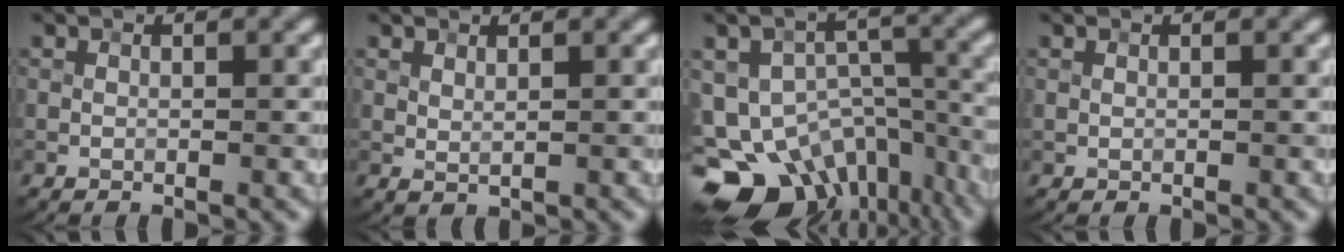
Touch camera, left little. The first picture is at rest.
{"total": 0.8, "force": [0.7, 0.0, 0.3], "torque": [-0.014, 0.000, 0.019]}
{"total": 16.1, "force": [-9.9, 10.5, 7.2], "torque": [-0.136, -0.027, -0.114]}
{"total": 0.0}